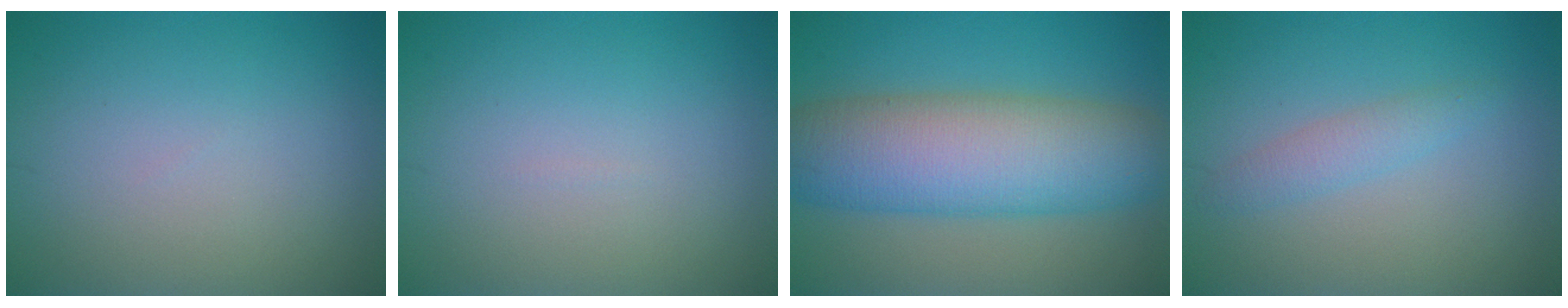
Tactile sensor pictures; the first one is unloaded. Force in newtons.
{"total": 0.0}
{"total": 10.7, "press": 10.6, "slide": 0.7}
{"total": 1.8, "press": 1.8, "slide": 0.1}